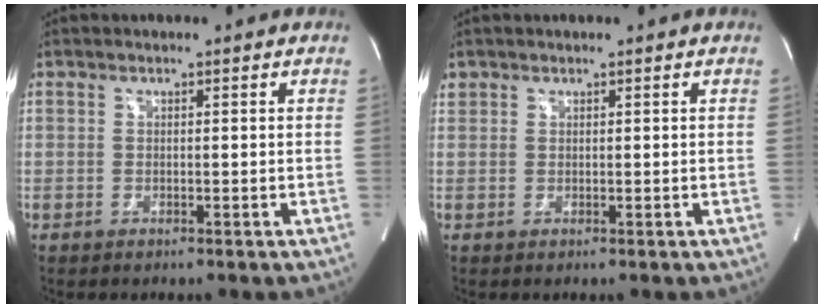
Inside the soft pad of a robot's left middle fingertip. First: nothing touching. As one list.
[{"total": 1.1, "force": [0.8, 0.7, 0.0], "torque": [0.003, 0.014, 0.014]}]